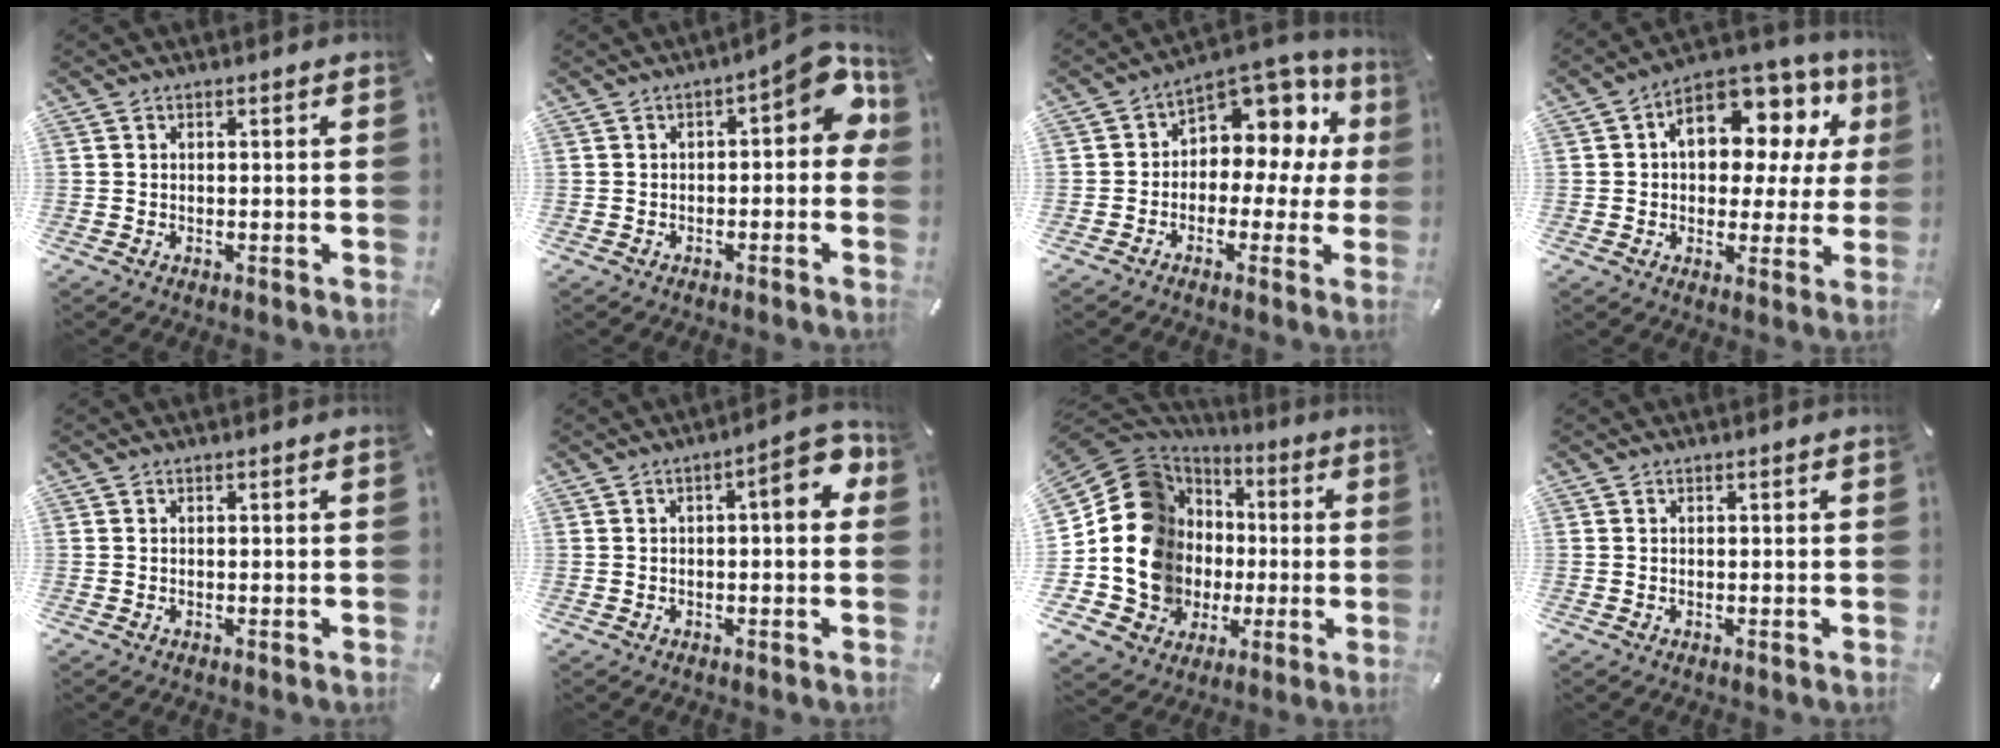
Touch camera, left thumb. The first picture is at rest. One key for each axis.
{"total": 8.7, "fx": 1.2, "fy": 4.0, "fz": 7.6, "tx": -0.097, "ty": -0.010, "tz": 0.018}
{"total": 9.3, "fx": 2.9, "fy": 7.0, "fz": 5.3, "tx": -0.077, "ty": -0.035, "tz": 0.055}
{"total": 13.8, "fx": 4.7, "fy": 8.8, "fz": 9.5, "tx": -0.135, "ty": -0.032, "tz": 0.082}
{"total": 0.0}
{"total": 8.0, "fx": 1.4, "fy": 2.8, "fz": 7.3, "tx": -0.087, "ty": -0.013, "tz": 0.015}
{"total": 18.5, "fx": 0.6, "fy": 16.4, "fz": 8.5, "tx": -0.192, "ty": -0.031, "tz": 0.033}
{"total": 0.0}